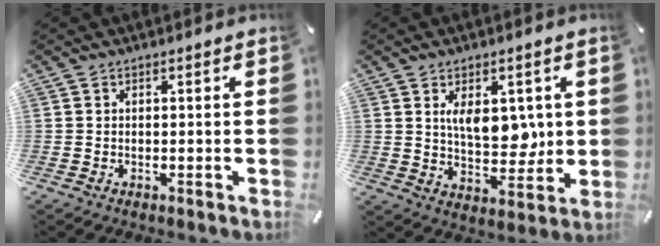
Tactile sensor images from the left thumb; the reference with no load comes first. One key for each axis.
{"total": 9.2, "fx": 2.3, "fy": 5.6, "fz": 7.0, "tx": -0.099, "ty": -0.012, "tz": 0.038}